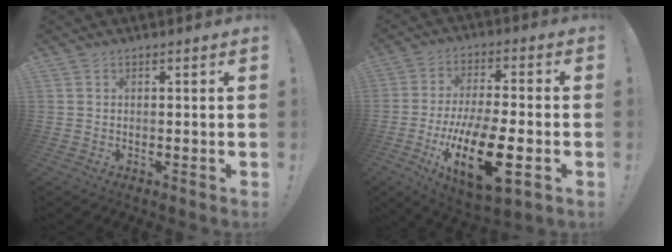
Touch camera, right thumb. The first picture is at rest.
{"total": 20.3, "force": [-6.8, 7.8, 17.5], "torque": [-0.304, 0.018, -0.103]}